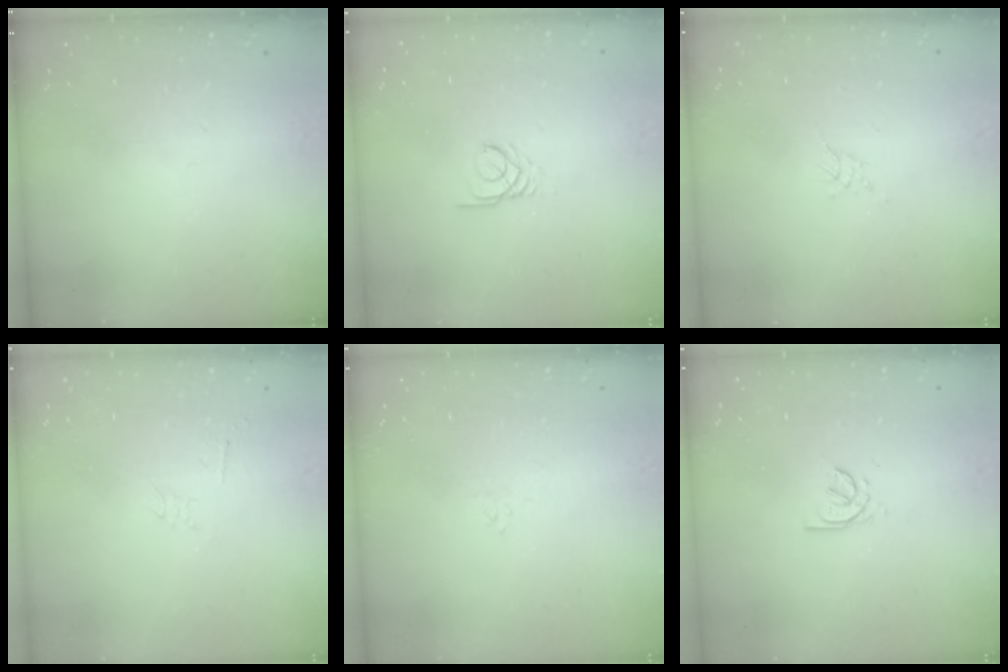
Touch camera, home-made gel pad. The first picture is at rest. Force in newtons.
{"total": 2.7, "press": 2.7, "slide": 0.3}
{"total": 2.1, "press": 2.1, "slide": 0.5}
{"total": 2.3, "press": 2.3, "slide": 0.4}
{"total": 2.9, "press": 2.9, "slide": 0.3}
{"total": 2.4, "press": 2.4, "slide": 0.6}